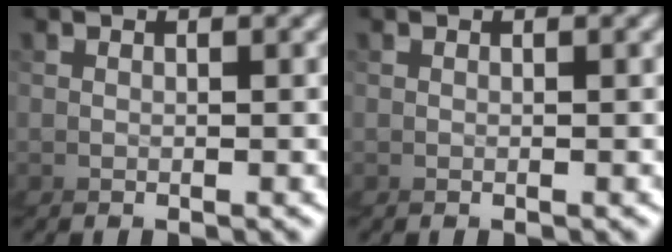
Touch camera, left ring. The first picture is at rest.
{"total": 0.0}